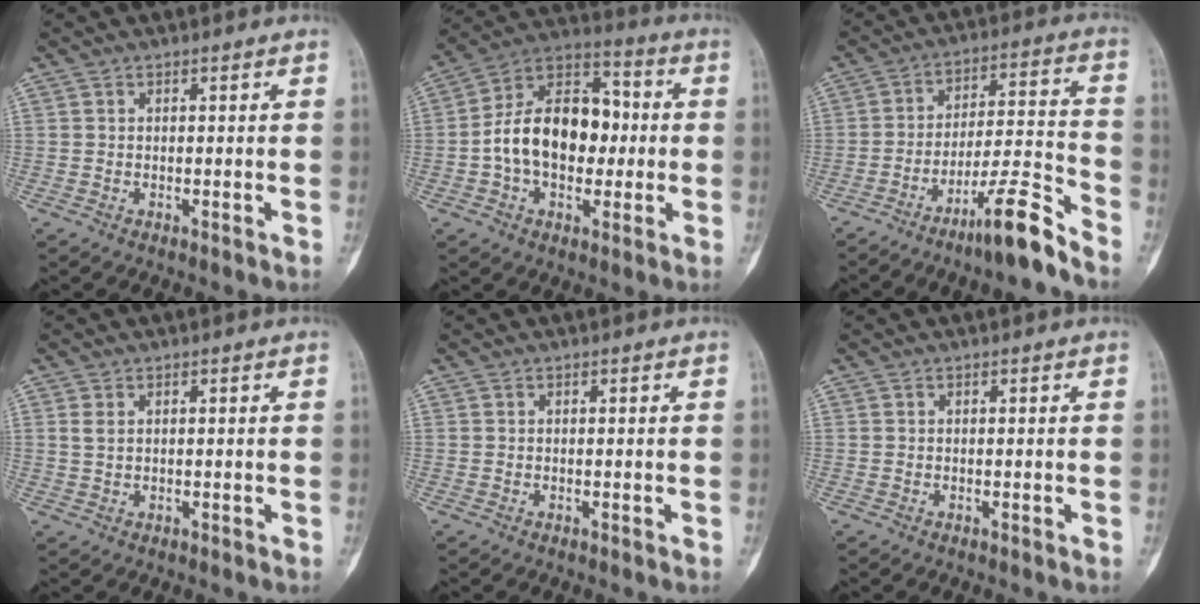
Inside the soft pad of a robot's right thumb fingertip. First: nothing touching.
{"total": 17.7, "force": [-0.9, 11.7, 13.2], "torque": [-0.189, 0.040, -0.021]}
{"total": 11.7, "force": [-8.7, 0.9, 7.7], "torque": [-0.126, 0.075, -0.150]}
{"total": 1.7, "force": [0.6, 1.0, 1.2], "torque": [-0.026, 0.004, 0.018]}
{"total": 0.0}
{"total": 0.0}